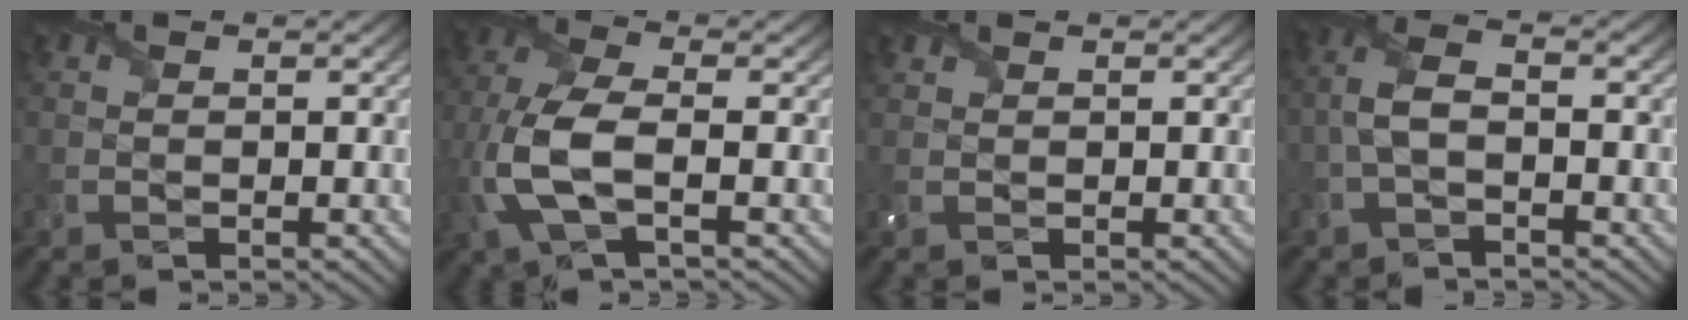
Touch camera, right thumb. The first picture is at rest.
{"total": 8.1, "force": [-1.9, 3.5, 7.0], "torque": [-0.180, 0.003, -0.046]}
{"total": 0.9, "force": [0.8, 0.2, 0.1], "torque": [-0.010, 0.002, 0.022]}
{"total": 4.5, "force": [-0.9, 2.0, 3.9], "torque": [-0.101, 0.009, -0.023]}